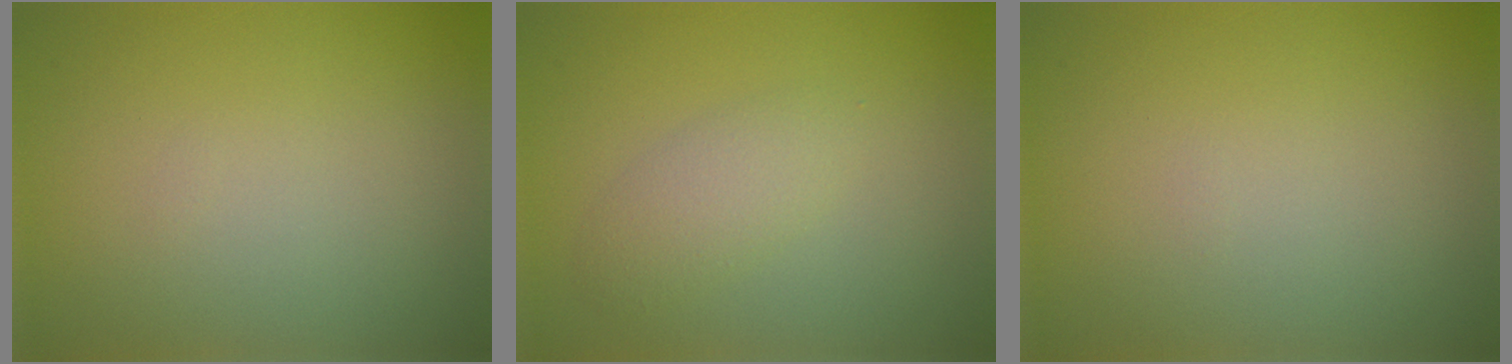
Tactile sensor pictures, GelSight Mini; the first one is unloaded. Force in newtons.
{"total": 2.0, "press": 2.0, "slide": 0.1}
{"total": 0.0}